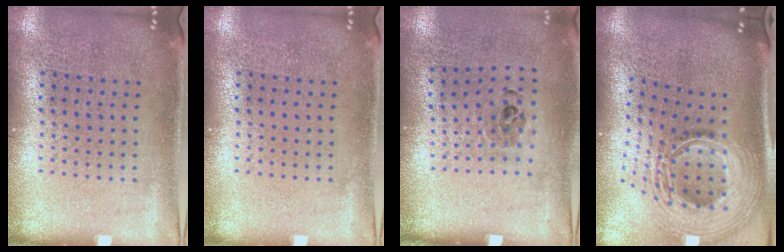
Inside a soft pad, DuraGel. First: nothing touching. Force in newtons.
{"total": 0.0}
{"total": 1.0, "press": 0.7, "slide": 0.7}
{"total": 2.9, "press": 2.0, "slide": 2.1}